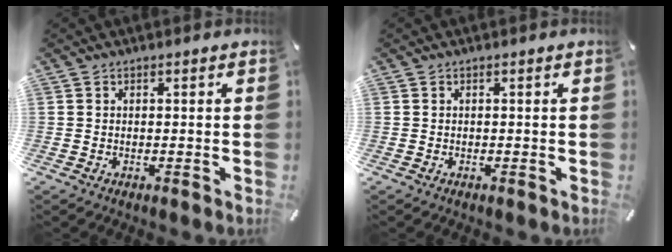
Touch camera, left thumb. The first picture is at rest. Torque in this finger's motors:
{"motor_torque": [-0.02, -0.01, -0.01, 0.01, 0.00]}